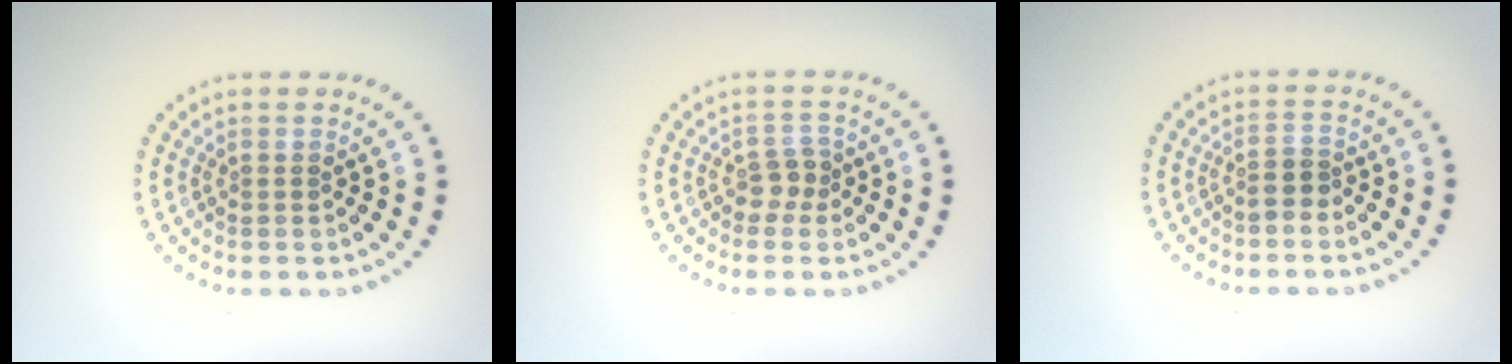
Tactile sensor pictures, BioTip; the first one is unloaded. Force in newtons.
{"total": 1.8, "press": 1.4, "slide": 1.0}
{"total": 1.6, "press": 1.4, "slide": 0.7}